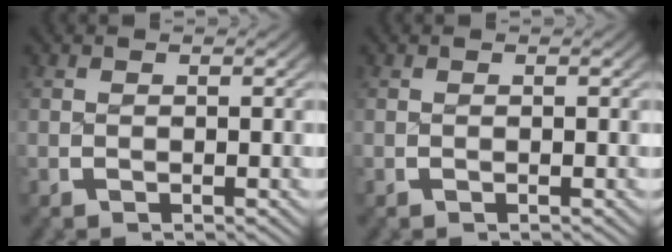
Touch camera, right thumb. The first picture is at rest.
{"total": 0.0}